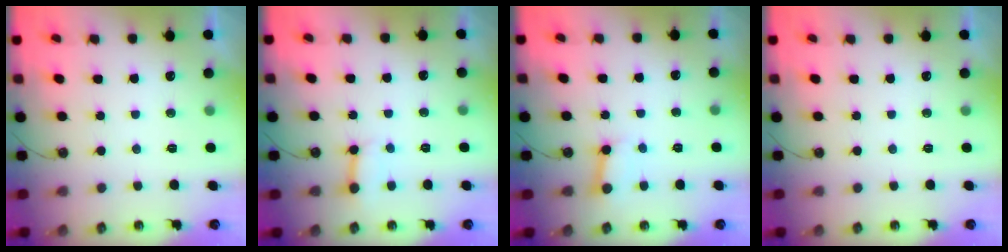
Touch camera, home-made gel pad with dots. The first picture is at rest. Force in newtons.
{"total": 4.2, "press": 4.2, "slide": 0.4}
{"total": 3.4, "press": 3.4, "slide": 0.4}
{"total": 0.0}